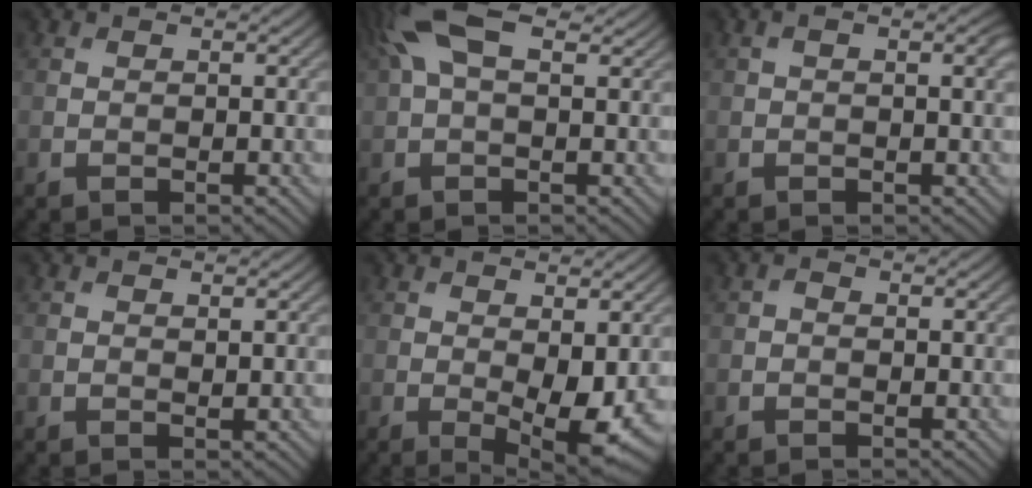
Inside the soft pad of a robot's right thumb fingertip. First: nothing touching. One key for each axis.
{"total": 8.8, "fx": 3.8, "fy": 3.7, "fz": 7.0, "tx": -0.177, "ty": 0.025, "tz": 0.068}
{"total": 1.8, "fx": 0.5, "fy": 0.4, "fz": 1.7, "tx": -0.029, "ty": 0.006, "tz": 0.006}
{"total": 0.5, "fx": 0.4, "fy": 0.2, "fz": 0.3, "tx": -0.004, "ty": -0.002, "tz": 0.005}
{"total": 6.3, "fx": -0.9, "fy": 2.6, "fz": 5.6, "tx": -0.097, "ty": -0.019, "tz": -0.006}
{"total": 0.6, "fx": -0.3, "fy": 0.5, "fz": 0.3, "tx": -0.005, "ty": 0.002, "tz": -0.008}